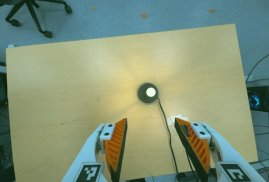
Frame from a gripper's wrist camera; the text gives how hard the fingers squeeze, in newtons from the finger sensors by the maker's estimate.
{"total": 0.0}